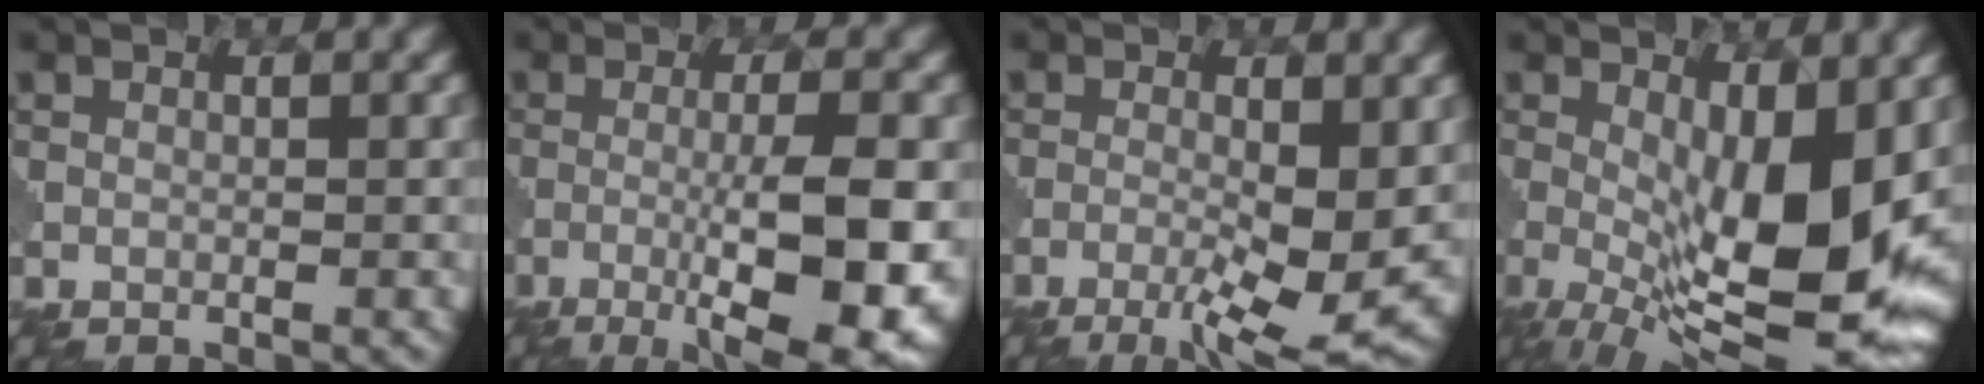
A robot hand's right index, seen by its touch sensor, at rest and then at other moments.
{"total": 10.3, "force": [-3.0, 2.4, 9.5], "torque": [-0.144, -0.008, -0.045]}
{"total": 7.3, "force": [-2.3, 1.9, 6.7], "torque": [-0.114, -0.006, -0.038]}
{"total": 13.0, "force": [-1.0, 4.8, 12.0], "torque": [-0.182, -0.015, -0.016]}